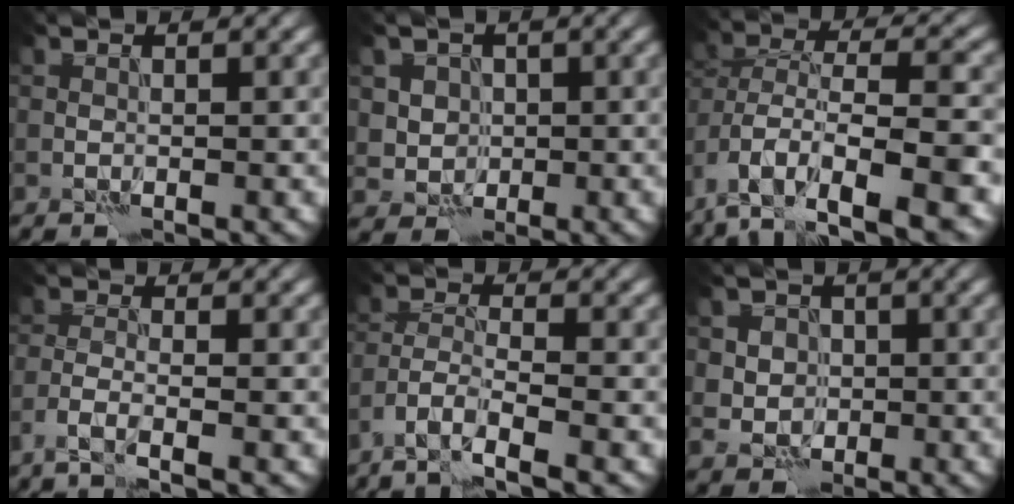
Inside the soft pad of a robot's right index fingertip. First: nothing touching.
{"total": 2.9, "force": [0.8, 2.7, 0.7], "torque": [-0.003, -0.002, 0.020]}
{"total": 10.4, "force": [-5.4, 5.2, 7.2], "torque": [-0.125, 0.014, -0.082]}
{"total": 2.4, "force": [-1.7, 0.3, 1.7], "torque": [-0.034, -0.002, -0.044]}
{"total": 4.5, "force": [-3.4, 0.8, 2.8], "torque": [-0.056, -0.004, -0.071]}
{"total": 3.7, "force": [0.5, 3.4, 1.4], "torque": [-0.005, 0.013, -0.004]}